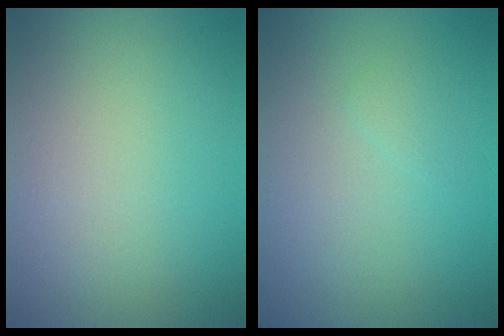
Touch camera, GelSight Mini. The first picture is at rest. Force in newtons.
{"total": 0.7, "press": 0.7, "slide": 0.1}